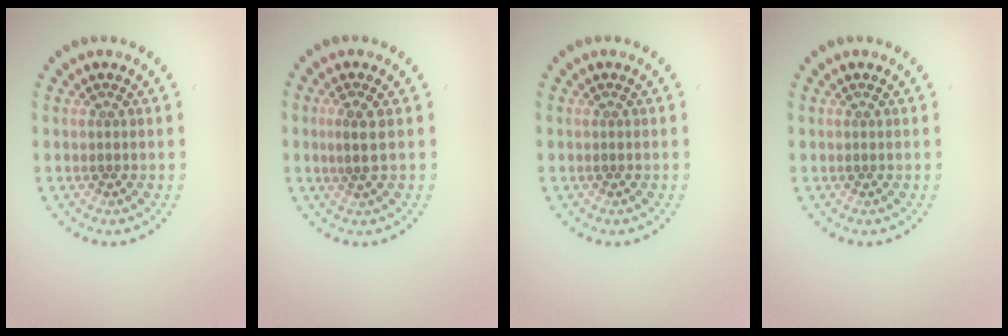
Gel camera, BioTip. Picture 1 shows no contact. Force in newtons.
{"total": 1.8, "press": 1.6, "slide": 0.8}
{"total": 0.0}
{"total": 0.0}